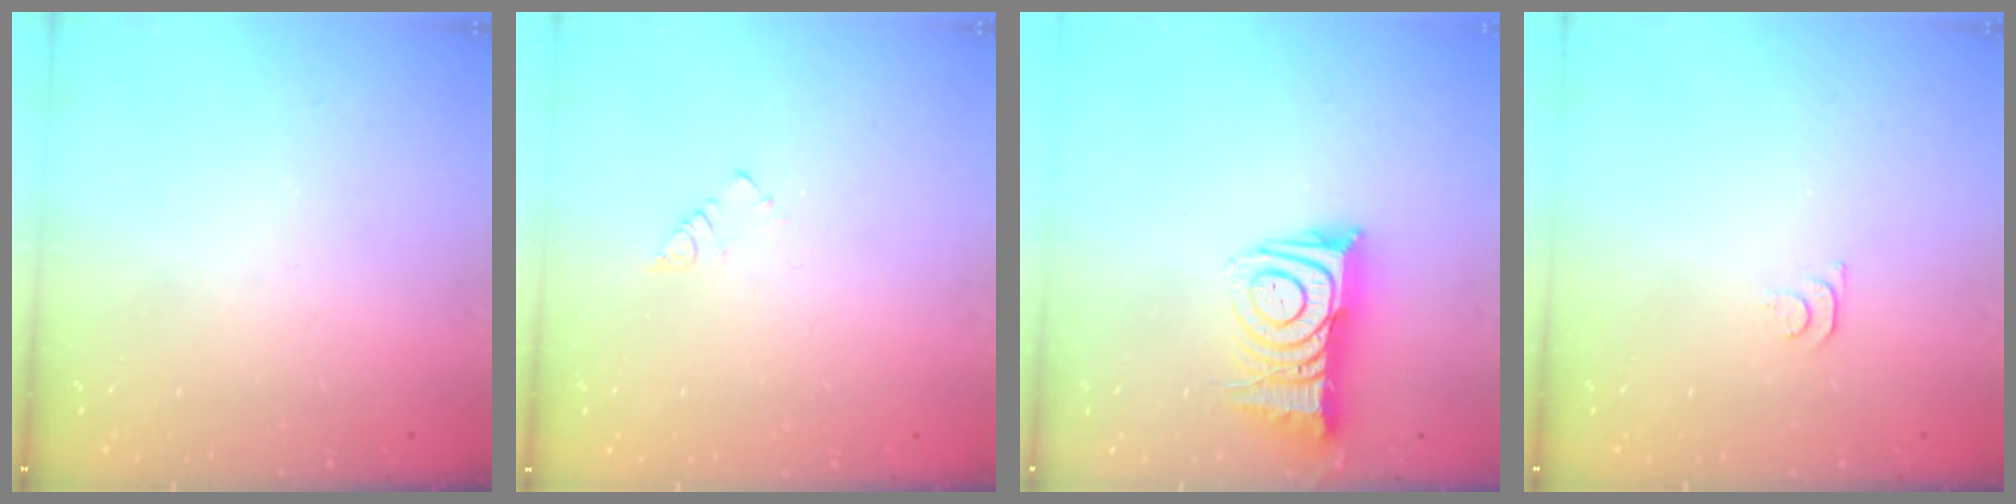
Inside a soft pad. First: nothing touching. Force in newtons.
{"total": 2.3, "press": 2.3, "slide": 0.4}
{"total": 12.6, "press": 12.5, "slide": 1.0}
{"total": 4.3, "press": 4.2, "slide": 0.5}